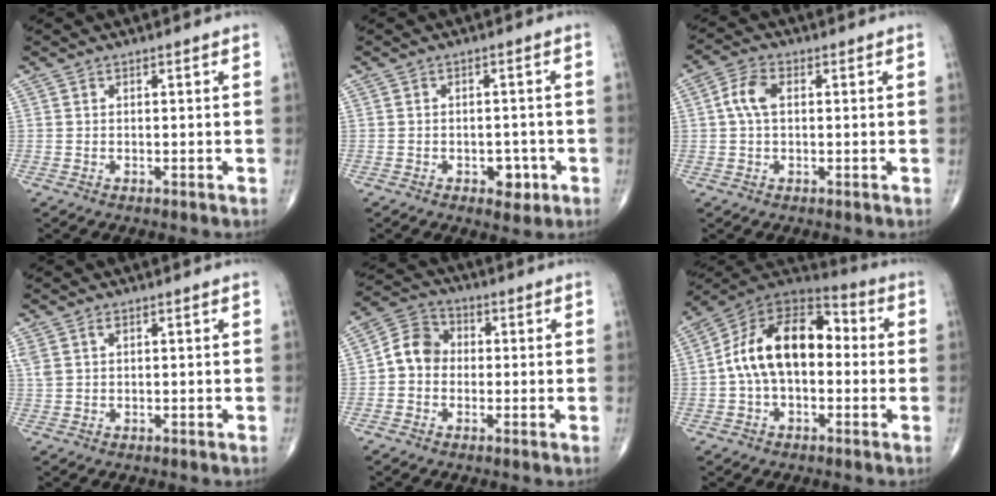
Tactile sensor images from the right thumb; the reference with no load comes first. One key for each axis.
{"total": 3.9, "fx": -1.6, "fy": 2.5, "fz": 2.5, "tx": -0.014, "ty": 0.008, "tz": -0.019}
{"total": 4.9, "fx": 0.7, "fy": 2.9, "fz": 3.9, "tx": -0.090, "ty": 0.014, "tz": 0.008}
{"total": 2.5, "fx": 1.2, "fy": 1.3, "fz": 1.8, "tx": -0.052, "ty": 0.012, "tz": 0.031}
{"total": 7.1, "fx": -0.5, "fy": 6.1, "fz": 3.6, "tx": -0.047, "ty": 0.028, "tz": -0.024}
{"total": 17.2, "fx": 0.1, "fy": 10.4, "fz": 13.7, "tx": -0.218, "ty": 0.049, "tz": -0.010}